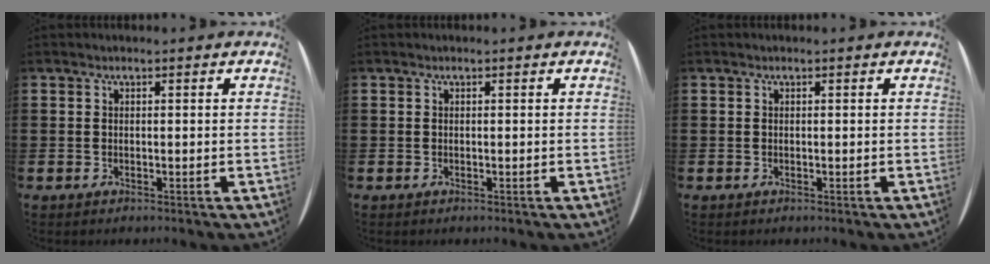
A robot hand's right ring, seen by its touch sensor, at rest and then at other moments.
{"total": 0.0}
{"total": 0.0}